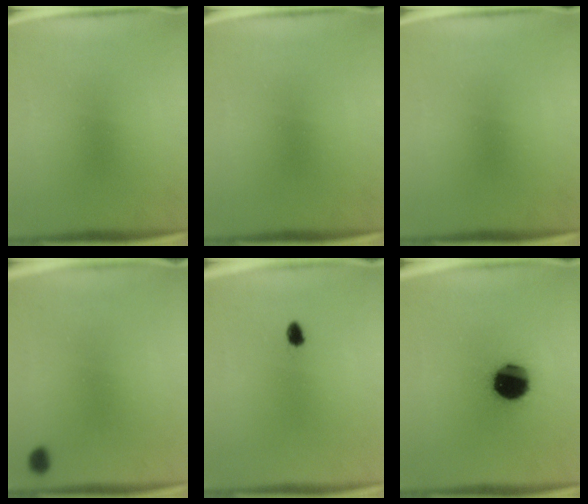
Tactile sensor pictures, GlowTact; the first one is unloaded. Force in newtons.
{"total": 0.0}
{"total": 0.0}
{"total": 2.9}
{"total": 1.4}
{"total": 15.9}